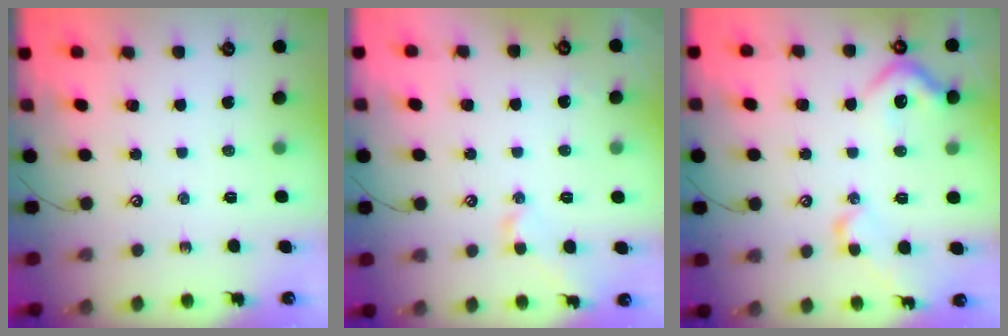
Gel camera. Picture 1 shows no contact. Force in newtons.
{"total": 0.7, "press": 0.6, "slide": 0.3}
{"total": 7.9, "press": 7.7, "slide": 1.5}